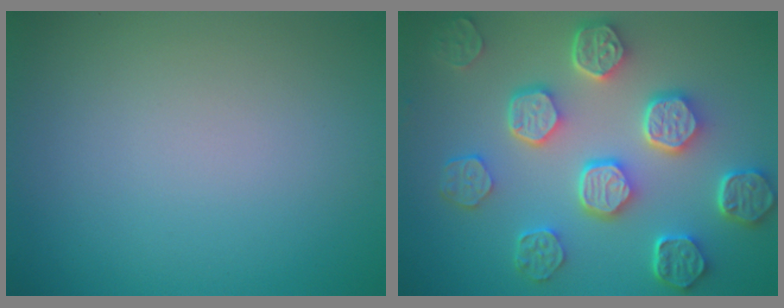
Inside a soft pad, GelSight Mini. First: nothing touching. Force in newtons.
{"total": 7.8, "press": 6.0, "slide": 5.0}